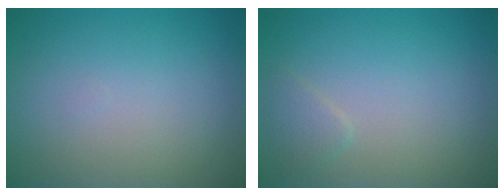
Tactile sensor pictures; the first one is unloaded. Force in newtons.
{"total": 1.2, "press": 1.2, "slide": 0.1}